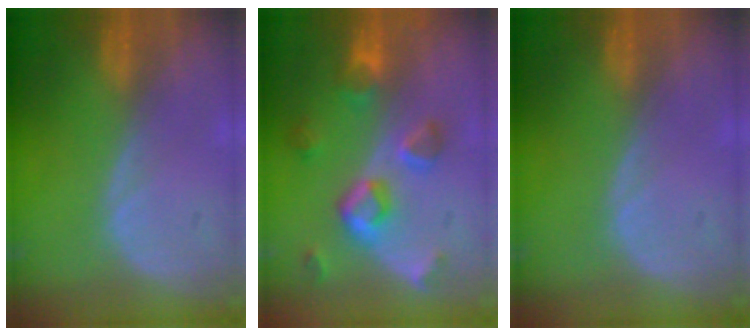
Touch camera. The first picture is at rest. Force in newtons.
{"total": 7.8, "press": 7.0, "slide": 3.4}
{"total": 0.0}